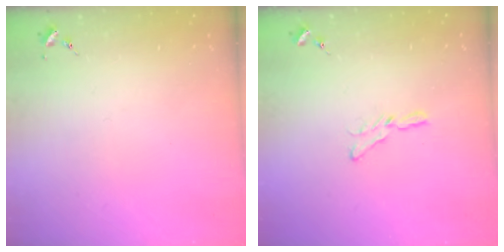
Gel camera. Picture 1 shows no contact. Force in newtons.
{"total": 5.3, "press": 5.2, "slide": 0.6}